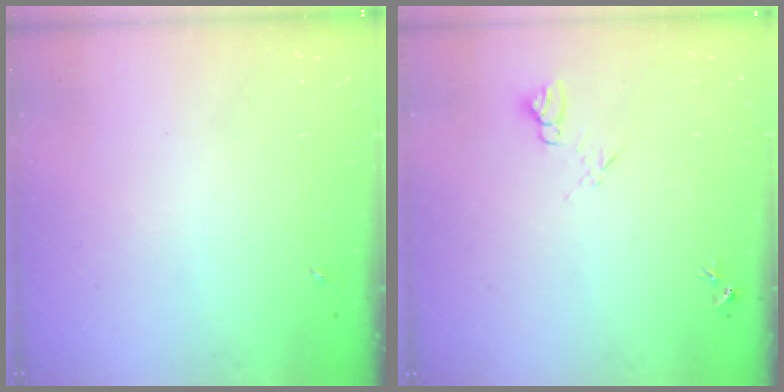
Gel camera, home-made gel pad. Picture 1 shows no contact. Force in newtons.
{"total": 7.1, "press": 7.1, "slide": 0.7}